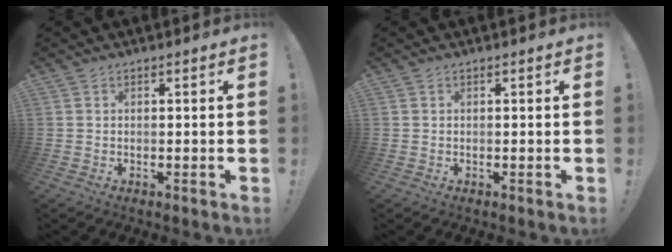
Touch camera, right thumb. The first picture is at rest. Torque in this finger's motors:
{"motor_torque": [0.02, 0.04, 0.09, -0.09, -0.01]}